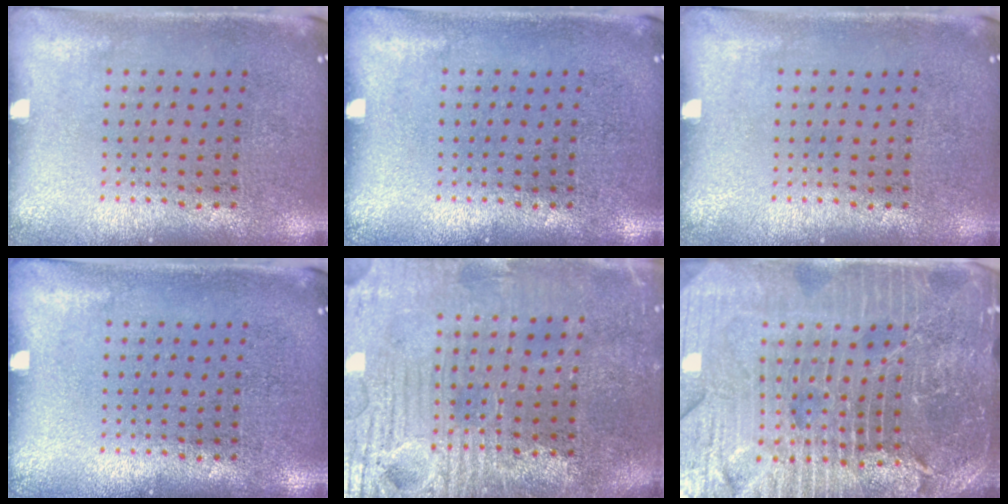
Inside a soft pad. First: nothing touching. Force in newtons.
{"total": 0.0}
{"total": 0.0}
{"total": 0.0}
{"total": 4.0, "press": 3.8, "slide": 1.2}
{"total": 5.9, "press": 5.3, "slide": 2.7}